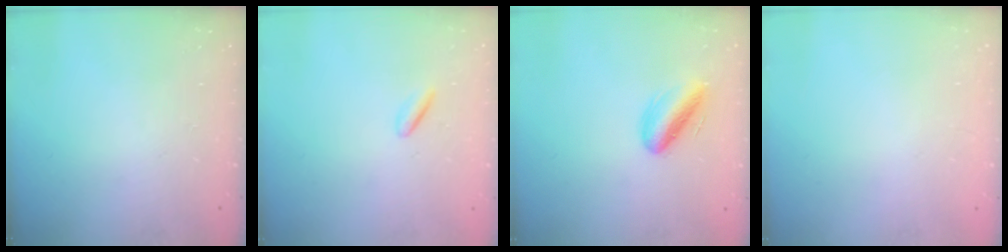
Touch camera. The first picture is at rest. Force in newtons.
{"total": 1.5, "press": 1.3, "slide": 0.7}
{"total": 8.3, "press": 8.0, "slide": 2.1}
{"total": 2.2, "press": 2.2, "slide": 0.1}